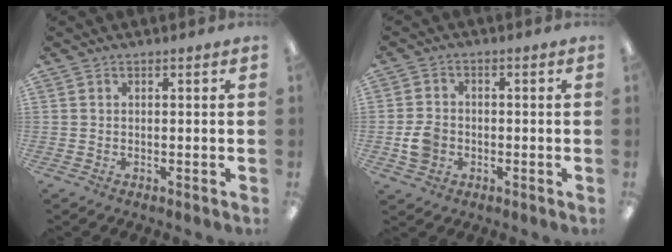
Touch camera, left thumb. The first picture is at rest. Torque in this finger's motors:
{"motor_torque": [-0.16, 0.28, 0.24, -0.21, 0.03]}